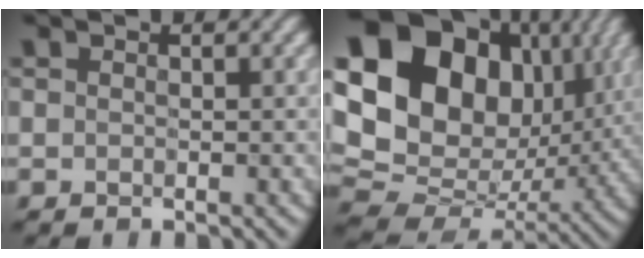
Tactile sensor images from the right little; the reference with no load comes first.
{"total": 20.9, "force": [5.8, 16.0, 12.0], "torque": [-0.264, 0.038, 0.112]}